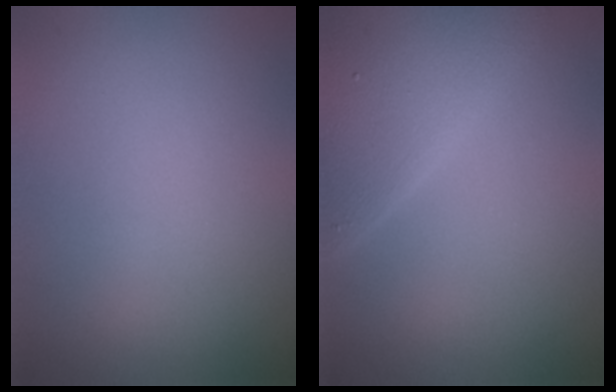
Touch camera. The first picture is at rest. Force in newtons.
{"total": 6.2, "press": 6.2, "slide": 0.2}